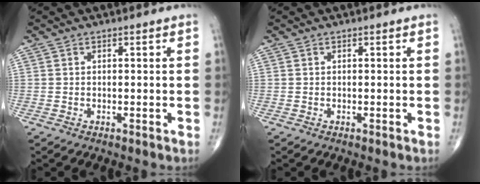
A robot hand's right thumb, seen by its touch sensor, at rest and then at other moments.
{"total": 0.0}